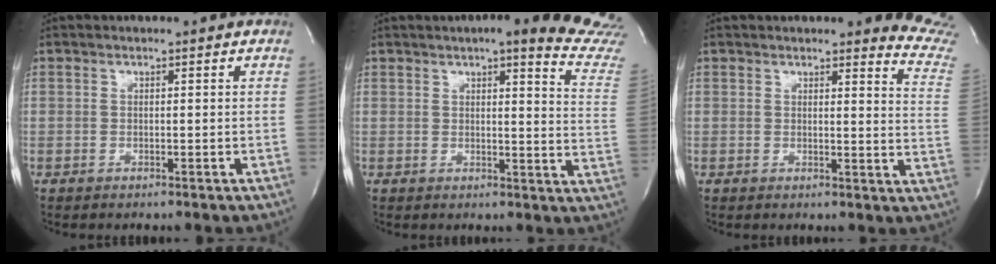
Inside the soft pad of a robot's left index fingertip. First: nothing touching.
{"total": 16.8, "force": [14.9, 0.6, 7.7], "torque": [-0.081, -0.073, 0.145]}
{"total": 9.2, "force": [9.1, 0.1, 1.1], "torque": [0.012, -0.104, 0.055]}